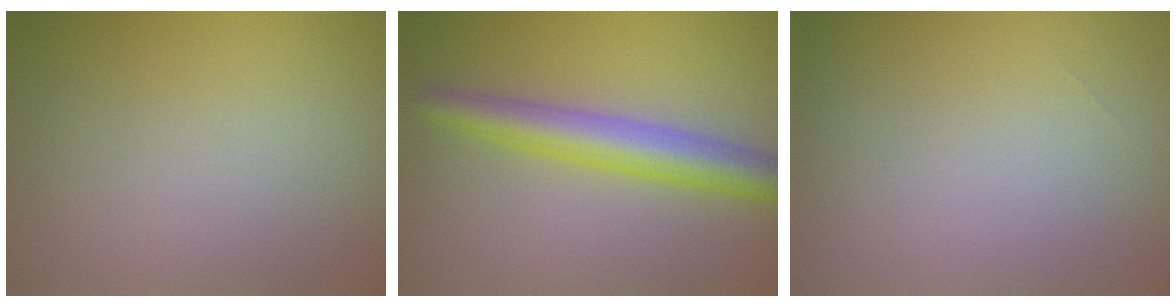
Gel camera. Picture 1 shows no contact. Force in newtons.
{"total": 4.7, "press": 4.7, "slide": 0.2}
{"total": 0.0}